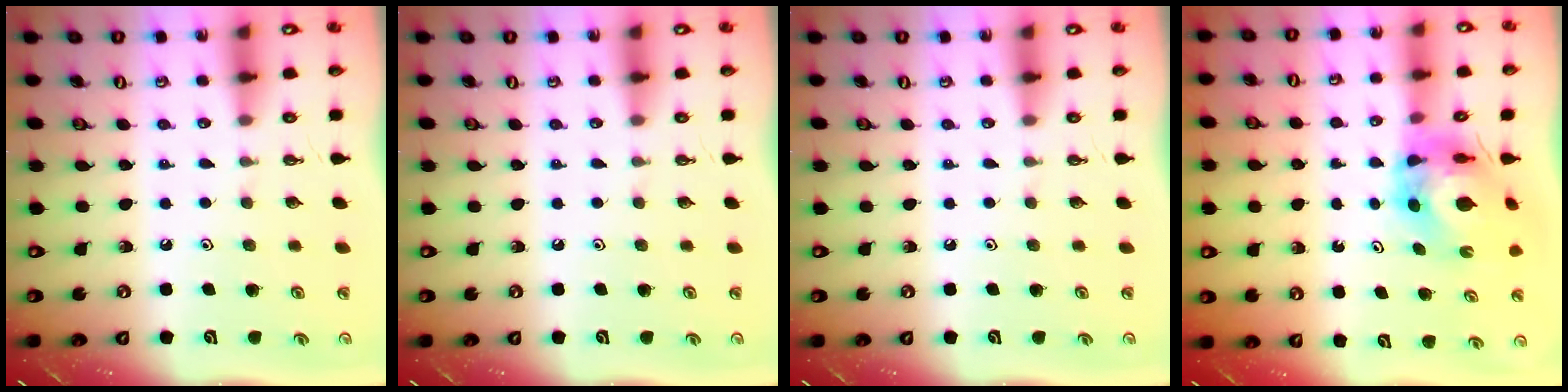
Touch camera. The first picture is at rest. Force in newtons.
{"total": 0.0}
{"total": 0.0}
{"total": 7.1, "press": 7.0, "slide": 0.8}